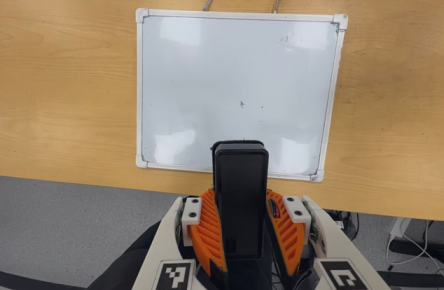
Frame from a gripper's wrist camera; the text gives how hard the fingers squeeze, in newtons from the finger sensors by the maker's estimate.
{"total": 8.8, "left": 7.4, "right": 10.1}